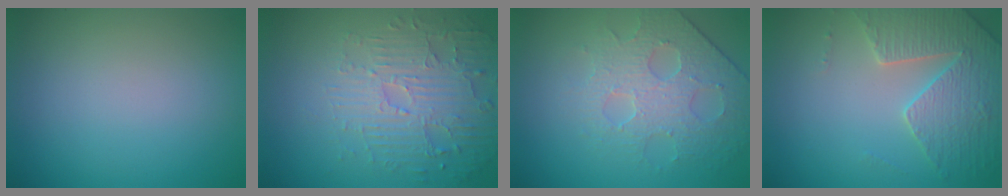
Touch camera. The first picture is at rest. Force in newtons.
{"total": 4.9, "press": 3.7, "slide": 3.2}
{"total": 3.9, "press": 3.8, "slide": 1.1}
{"total": 4.3, "press": 4.1, "slide": 1.1}